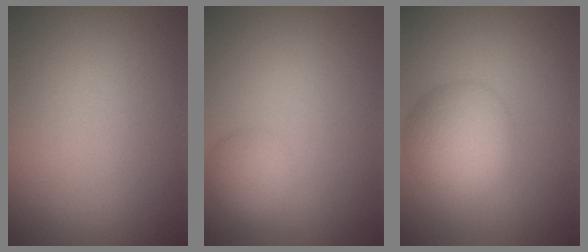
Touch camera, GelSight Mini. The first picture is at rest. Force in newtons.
{"total": 2.2, "press": 2.2, "slide": 0.1}
{"total": 5.4, "press": 5.4, "slide": 0.2}